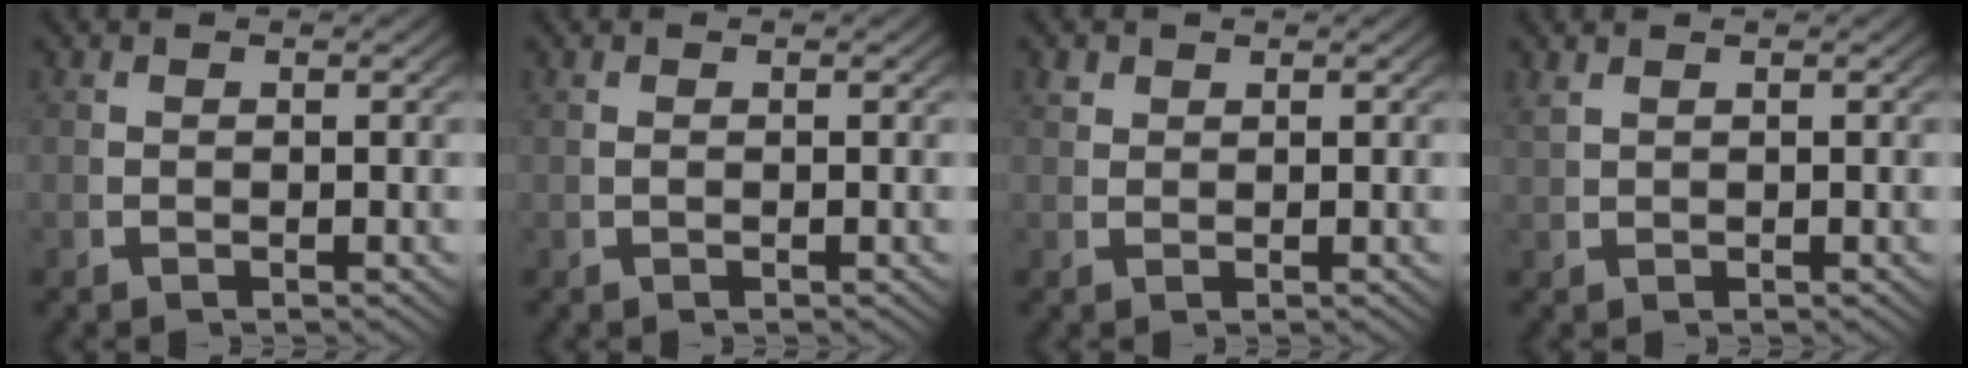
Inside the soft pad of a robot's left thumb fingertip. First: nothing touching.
{"total": 0.0}
{"total": 1.1, "force": [1.0, 0.5, 0.3], "torque": [-0.006, -0.003, 0.026]}
{"total": 1.0, "force": [1.0, -0.2, 0.3], "torque": [-0.010, 0.002, 0.027]}